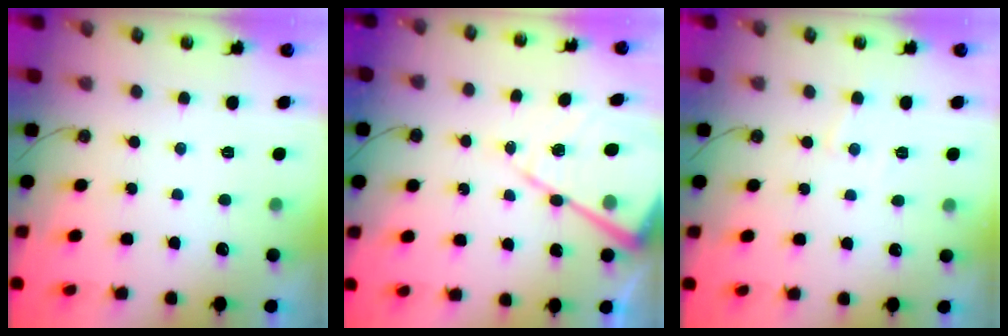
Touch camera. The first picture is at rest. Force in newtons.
{"total": 16.8, "press": 16.8, "slide": 1.4}
{"total": 3.7, "press": 3.7, "slide": 0.5}